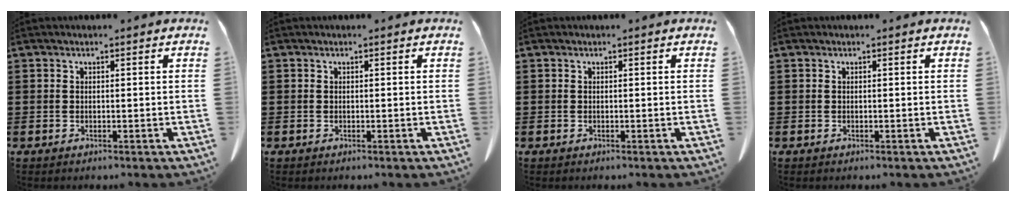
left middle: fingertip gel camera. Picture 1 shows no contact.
{"total": 0.0}
{"total": 0.0}
{"total": 0.0}